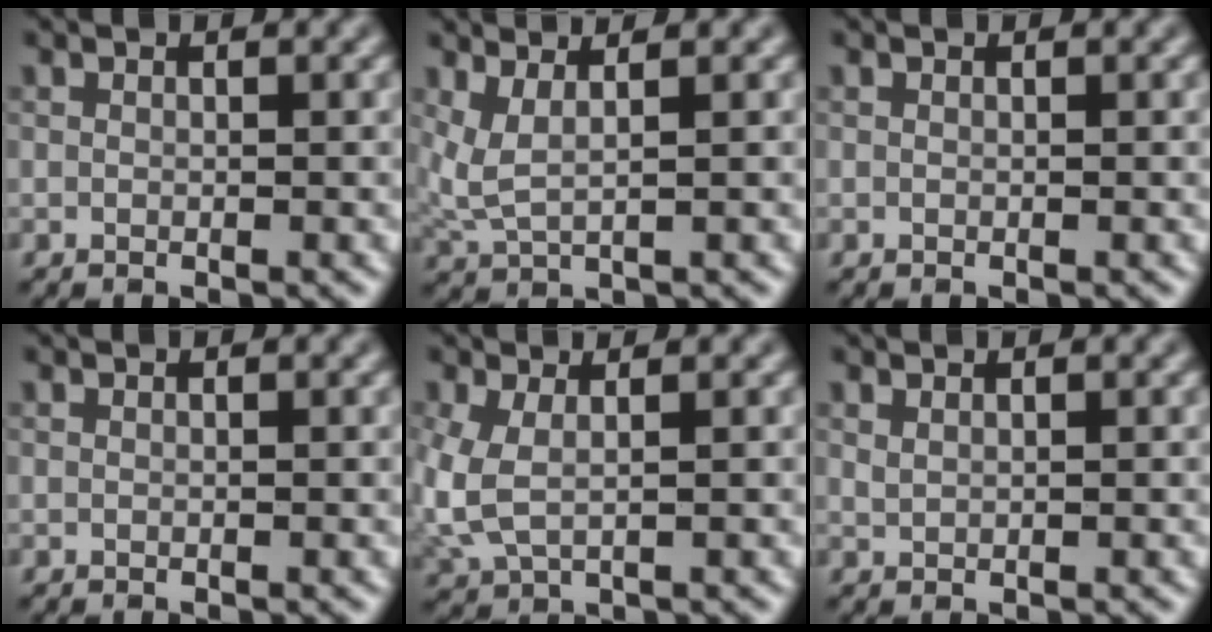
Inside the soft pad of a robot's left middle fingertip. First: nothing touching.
{"total": 2.6, "force": [1.3, 0.7, 2.1], "torque": [-0.053, -0.003, 0.030]}
{"total": 0.0}
{"total": 0.0}
{"total": 3.5, "force": [0.3, 2.0, 2.9], "torque": [-0.088, -0.006, 0.007]}
{"total": 0.5, "force": [0.5, 0.2, 0.2], "torque": [-0.006, 0.002, 0.011]}